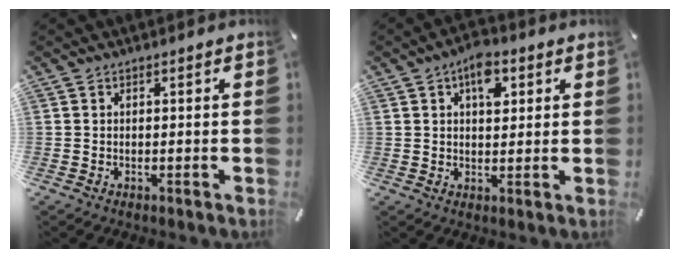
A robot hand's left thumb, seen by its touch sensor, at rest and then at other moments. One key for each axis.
{"total": 7.4, "fx": 3.0, "fy": 4.3, "fz": 5.2, "tx": -0.068, "ty": -0.003, "tz": 0.048}